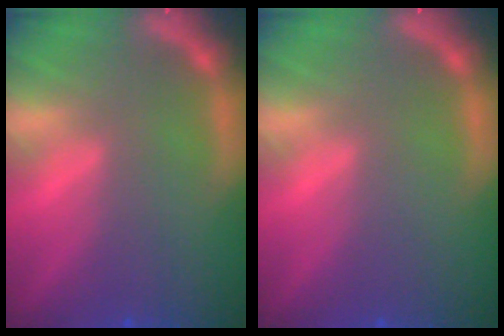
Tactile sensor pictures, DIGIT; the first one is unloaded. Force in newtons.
{"total": 0.0}